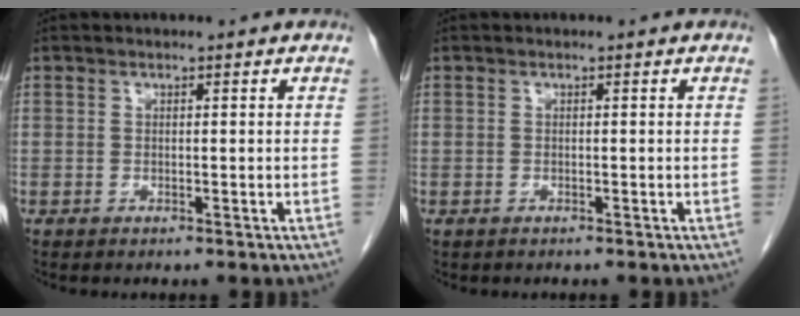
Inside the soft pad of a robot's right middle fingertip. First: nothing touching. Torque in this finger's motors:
{"motor_torque": [0.12, -0.10, -0.01, 0.00]}